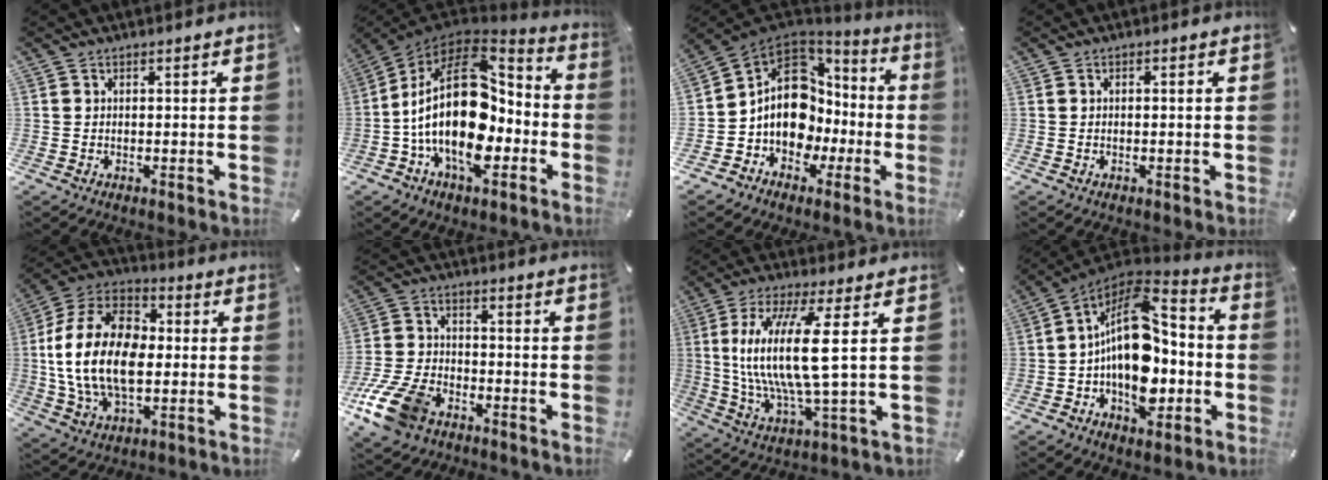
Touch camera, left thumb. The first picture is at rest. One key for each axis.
{"total": 25.8, "fx": -2.1, "fy": 15.2, "fz": 20.8, "tx": -0.390, "ty": -0.009, "tz": -0.035}
{"total": 15.5, "fx": 0.3, "fy": 12.8, "fz": 8.9, "tx": -0.171, "ty": -0.008, "tz": 0.005}
{"total": 0.8, "fx": -0.2, "fy": 0.2, "fz": 0.8, "tx": -0.014, "ty": -0.002, "tz": -0.003}
{"total": 19.7, "fx": -1.7, "fy": 13.3, "fz": 14.4, "tx": -0.324, "ty": 0.014, "tz": -0.033}
{"total": 12.8, "fx": -7.6, "fy": 7.6, "fz": 6.9, "tx": -0.142, "ty": 0.041, "tz": -0.141}
{"total": 16.3, "fx": 2.3, "fy": 3.2, "fz": 15.8, "tx": -0.346, "ty": -0.020, "tz": 0.023}
{"total": 19.2, "fx": -2.0, "fy": 12.4, "fz": 14.5, "tx": -0.257, "ty": -0.012, "tz": -0.035}